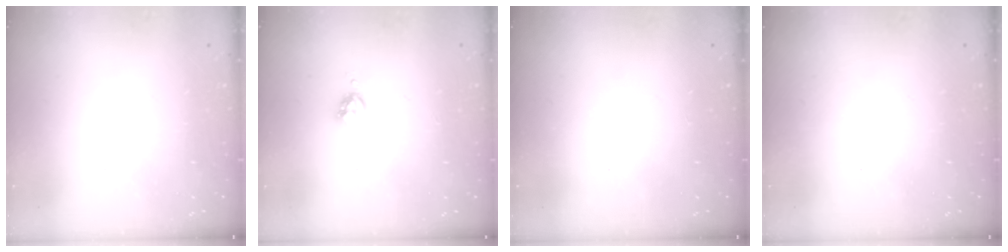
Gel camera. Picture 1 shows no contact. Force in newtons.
{"total": 4.2, "press": 4.2, "slide": 0.6}
{"total": 0.0}
{"total": 0.0}